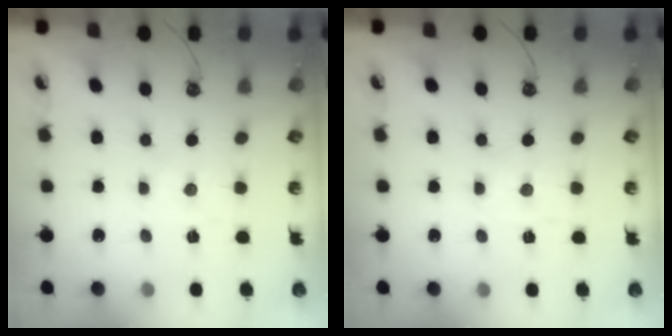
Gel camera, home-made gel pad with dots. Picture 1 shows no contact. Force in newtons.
{"total": 1.5, "press": 1.4, "slide": 0.3}